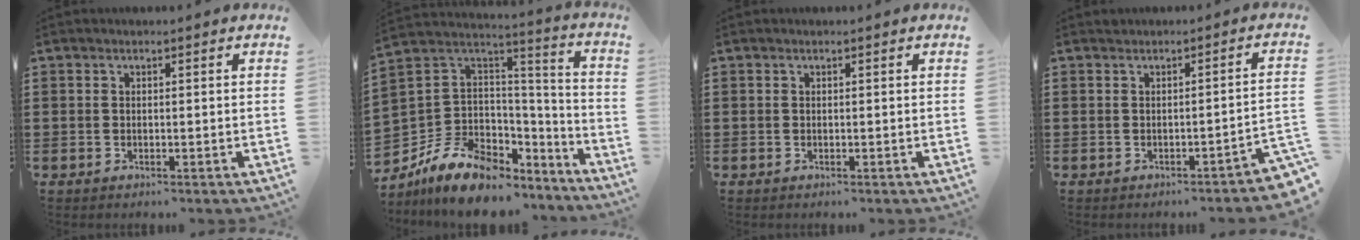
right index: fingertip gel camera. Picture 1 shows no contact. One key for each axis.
{"total": 11.1, "fx": -6.3, "fy": 7.9, "fz": 4.6, "tx": -0.119, "ty": 0.014, "tz": -0.113}
{"total": 0.0}
{"total": 1.4, "fx": -1.0, "fy": 0.1, "fz": 1.0, "tx": -0.021, "ty": 0.001, "tz": -0.020}